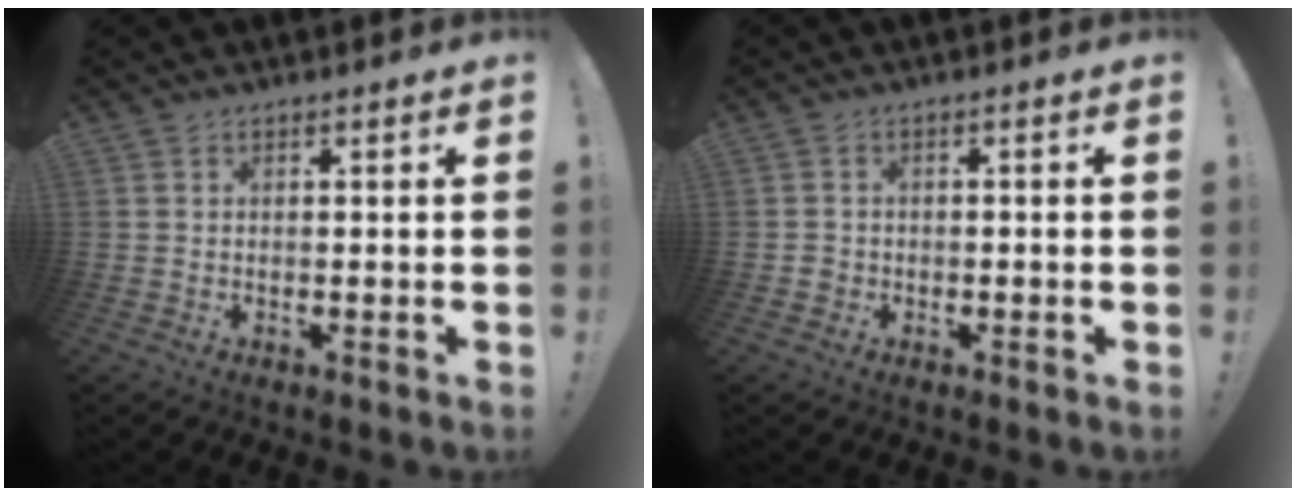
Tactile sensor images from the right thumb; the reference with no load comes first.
{"total": 2.1, "force": [-1.3, 1.5, 0.7], "torque": [-0.013, 0.009, -0.023]}